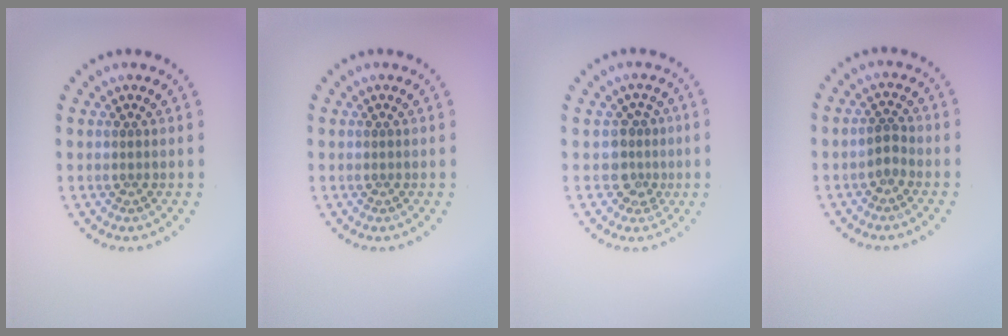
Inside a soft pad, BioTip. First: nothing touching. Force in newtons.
{"total": 0.0}
{"total": 2.4, "press": 1.9, "slide": 1.5}
{"total": 1.4, "press": 1.3, "slide": 0.5}